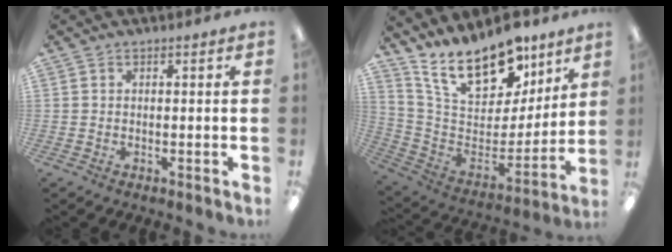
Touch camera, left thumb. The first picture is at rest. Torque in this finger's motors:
{"motor_torque": [0.82, 0.67, 1.50, -1.27, 0.14]}